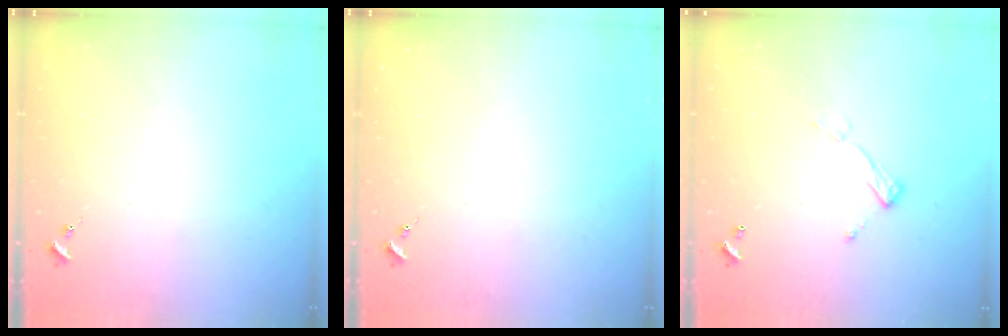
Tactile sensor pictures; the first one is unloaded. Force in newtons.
{"total": 0.0}
{"total": 6.7, "press": 6.7, "slide": 0.3}